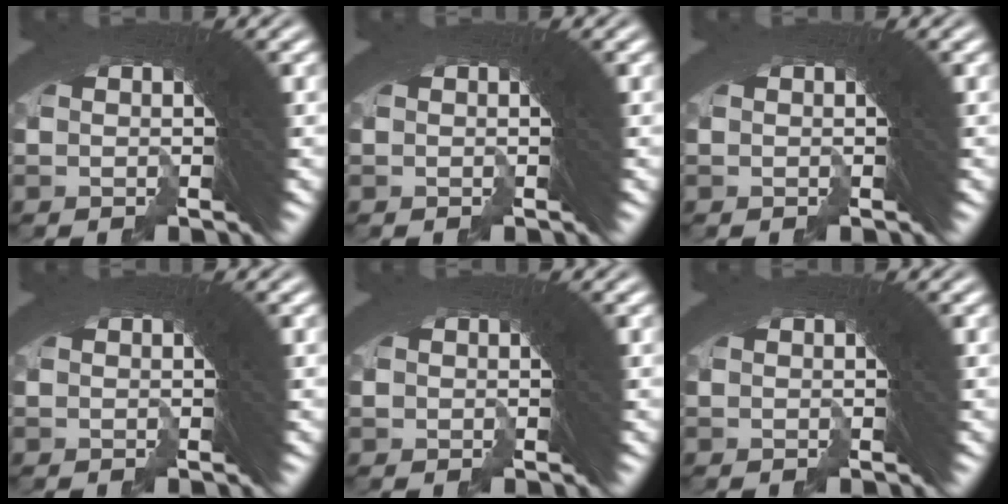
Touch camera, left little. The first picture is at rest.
{"total": 0.0}
{"total": 0.0}
{"total": 0.0}
{"total": 0.6, "force": [-0.3, 0.5, -0.1], "torque": [0.001, -0.003, -0.002]}
{"total": 0.0}